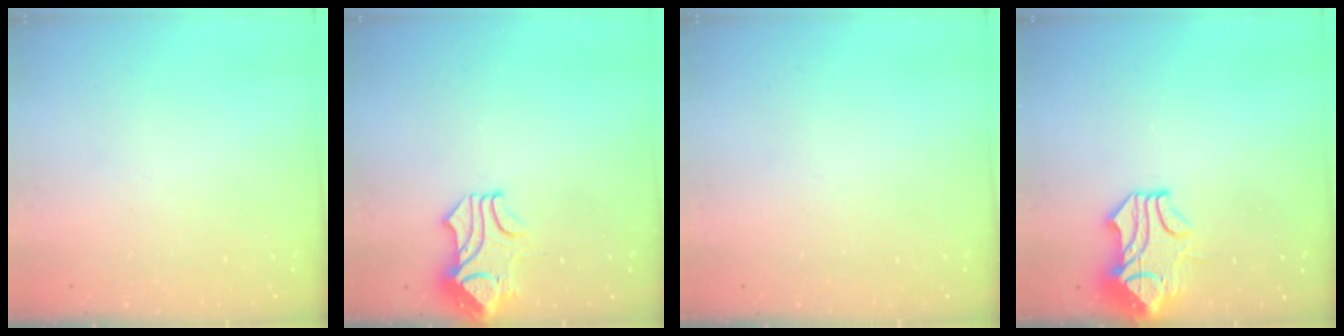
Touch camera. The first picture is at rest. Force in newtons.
{"total": 1.1, "press": 0.5, "slide": 0.9}
{"total": 0.0}
{"total": 2.1, "press": 1.5, "slide": 1.5}